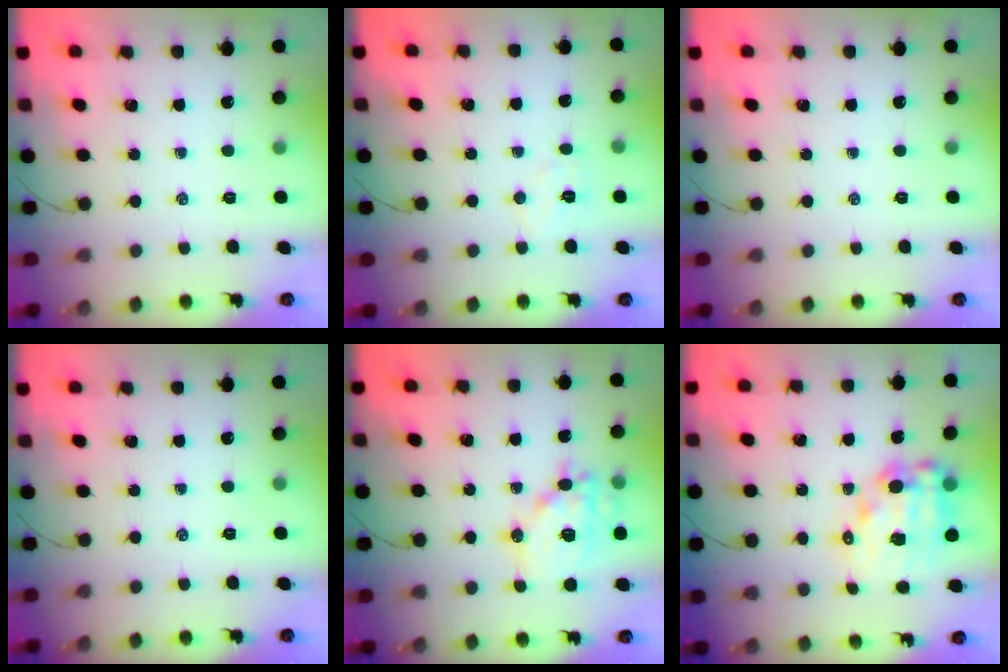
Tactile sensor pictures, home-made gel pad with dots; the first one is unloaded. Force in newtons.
{"total": 5.0, "press": 4.9, "slide": 1.1}
{"total": 0.0}
{"total": 0.0}
{"total": 15.4, "press": 15.2, "slide": 2.5}
{"total": 15.4, "press": 15.0, "slide": 3.6}